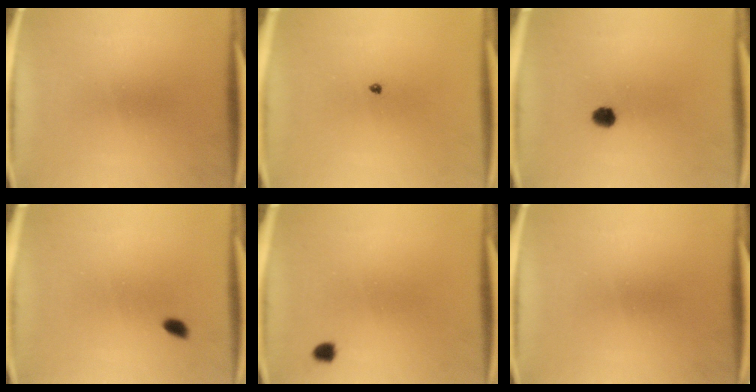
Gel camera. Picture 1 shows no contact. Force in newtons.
{"total": 0.6}
{"total": 2.7}
{"total": 1.4}
{"total": 1.4}
{"total": 0.0}